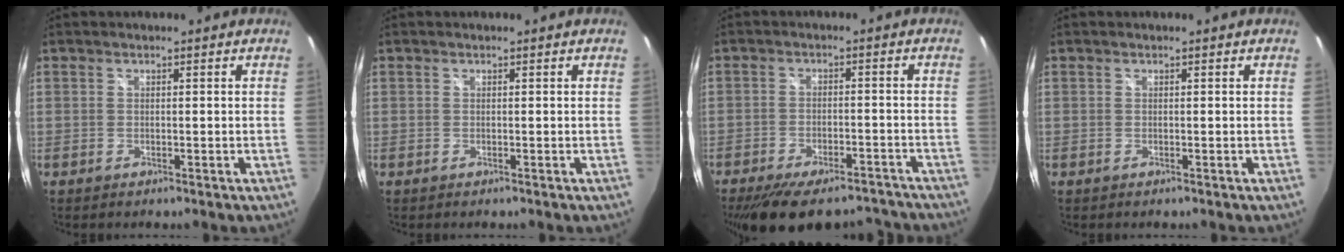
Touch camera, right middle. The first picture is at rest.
{"total": 0.0}
{"total": 17.7, "force": [-14.6, 6.3, 7.8], "torque": [-0.163, -0.009, -0.193]}
{"total": 0.0}